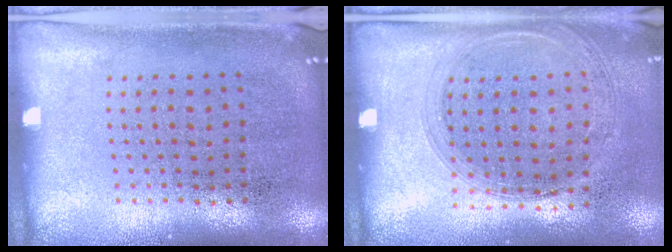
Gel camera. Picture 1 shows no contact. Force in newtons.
{"total": 1.4, "press": 1.3, "slide": 0.5}